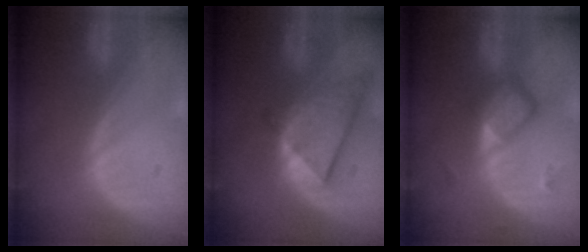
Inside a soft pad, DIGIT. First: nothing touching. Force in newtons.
{"total": 9.0, "press": 7.8, "slide": 4.4}
{"total": 5.9, "press": 5.1, "slide": 2.9}